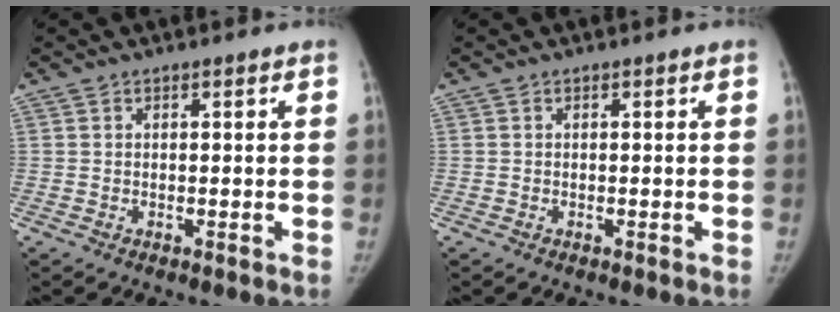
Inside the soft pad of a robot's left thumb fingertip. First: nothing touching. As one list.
[{"total": 0.0}]